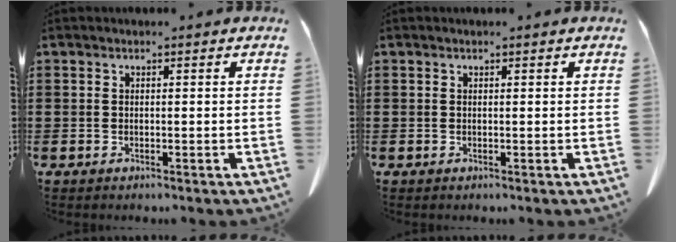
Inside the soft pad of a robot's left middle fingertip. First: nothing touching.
{"total": 0.0}